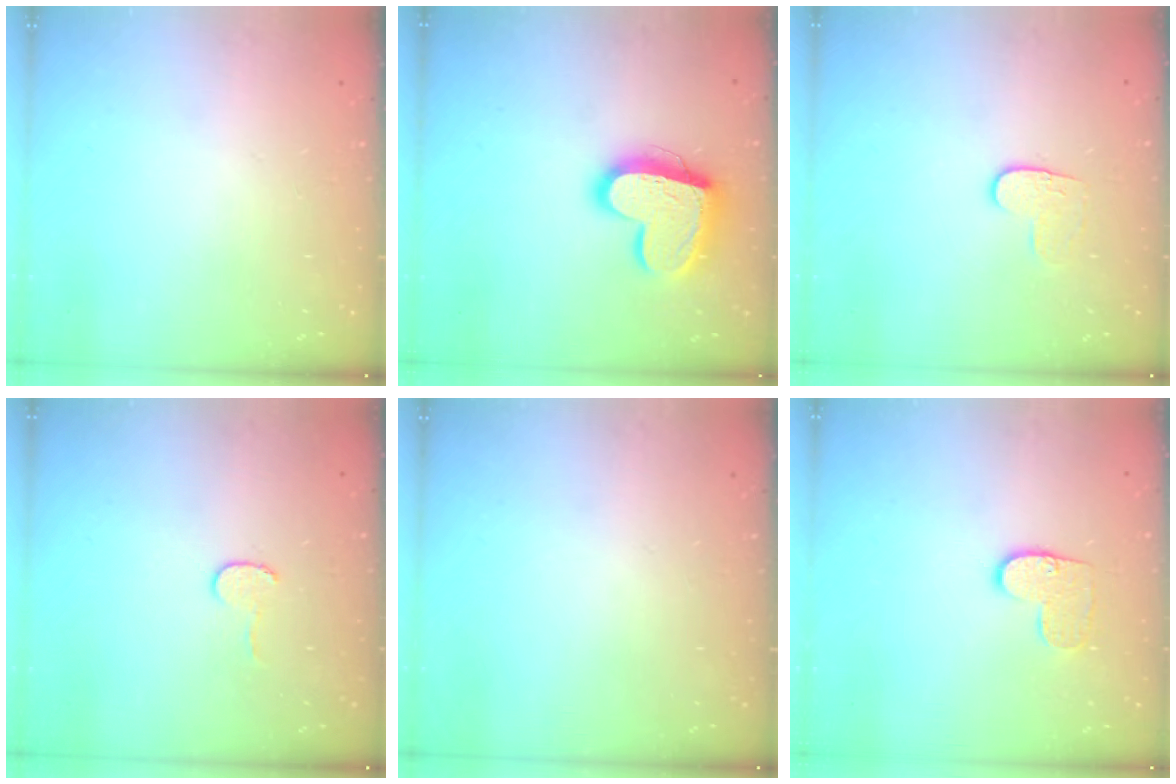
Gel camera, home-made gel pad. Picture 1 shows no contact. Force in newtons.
{"total": 16.6, "press": 16.5, "slide": 1.4}
{"total": 5.8, "press": 5.8, "slide": 0.6}
{"total": 4.1, "press": 4.1, "slide": 0.4}
{"total": 0.0}
{"total": 8.4, "press": 8.4, "slide": 0.3}